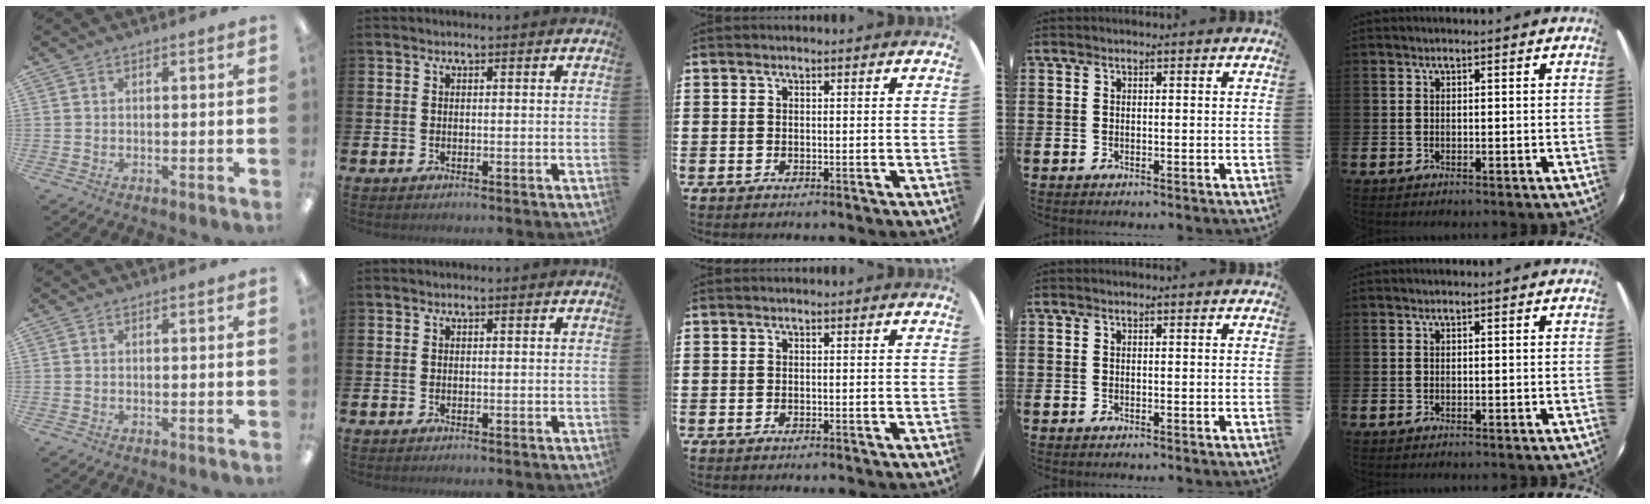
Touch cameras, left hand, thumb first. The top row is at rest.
{}